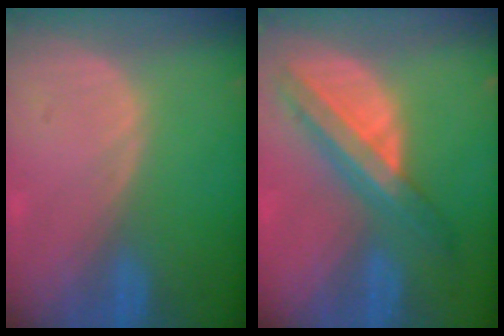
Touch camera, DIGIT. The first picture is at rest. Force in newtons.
{"total": 8.3, "press": 7.0, "slide": 4.4}